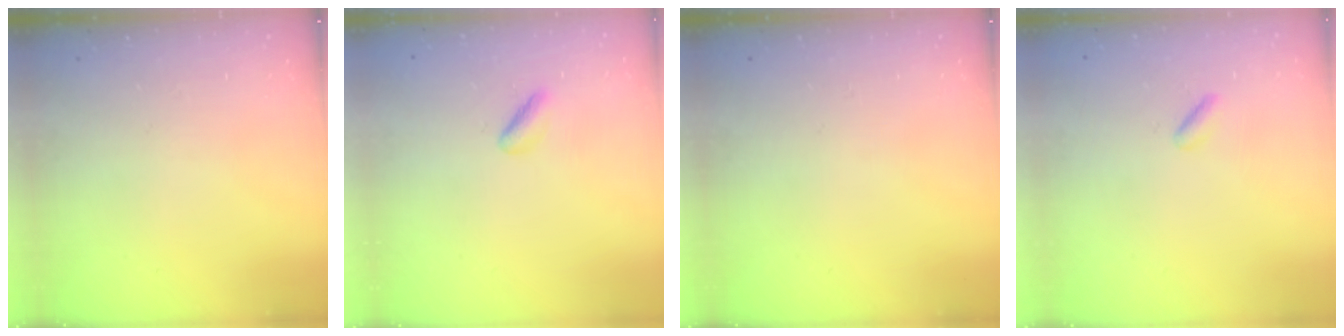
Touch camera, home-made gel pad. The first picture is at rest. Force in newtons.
{"total": 2.3, "press": 2.2, "slide": 0.8}
{"total": 0.0}
{"total": 1.1, "press": 0.9, "slide": 0.7}